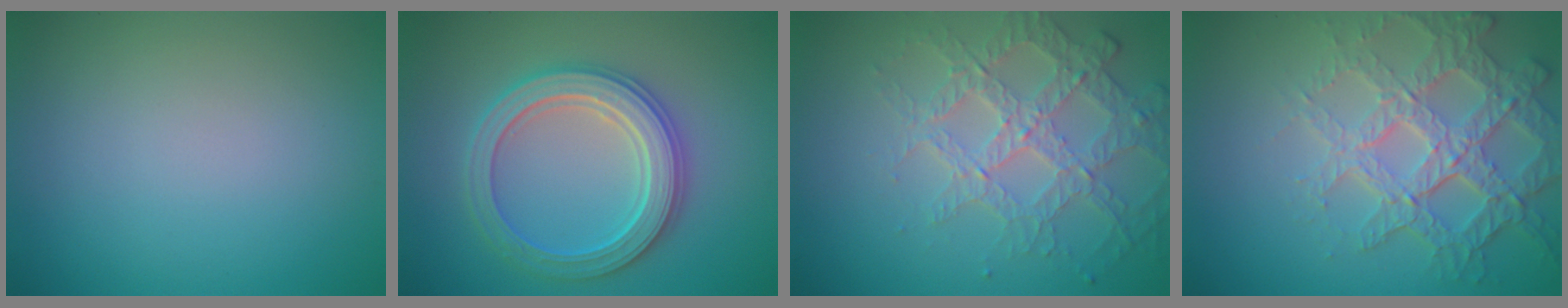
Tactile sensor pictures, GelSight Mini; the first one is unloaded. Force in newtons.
{"total": 5.4, "press": 5.3, "slide": 0.8}
{"total": 3.7, "press": 3.6, "slide": 0.7}
{"total": 6.6, "press": 5.0, "slide": 4.3}